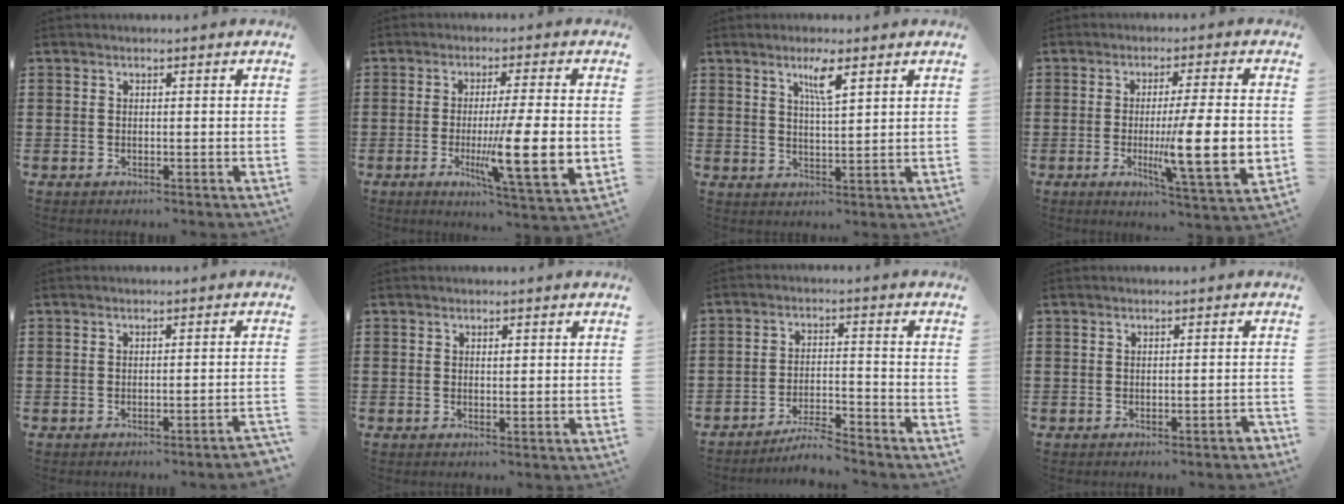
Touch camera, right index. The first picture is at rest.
{"total": 12.1, "force": [-1.5, 1.8, 11.9], "torque": [-0.202, -0.022, -0.027]}
{"total": 4.3, "force": [2.6, 0.6, 3.3], "torque": [-0.065, 0.002, 0.042]}
{"total": 12.3, "force": [-1.1, 1.8, 12.1], "torque": [-0.192, -0.022, -0.021]}
{"total": 1.0, "force": [-0.9, -0.1, 0.6], "torque": [-0.011, -0.003, -0.016]}
{"total": 0.7, "force": [0.3, 0.3, 0.6], "torque": [-0.011, 0.001, 0.005]}
{"total": 4.9, "force": [-4.6, 0.2, 1.5], "torque": [-0.035, -0.002, -0.093]}
{"total": 0.8, "force": [-0.6, 0.2, 0.5], "torque": [-0.011, -0.004, -0.011]}